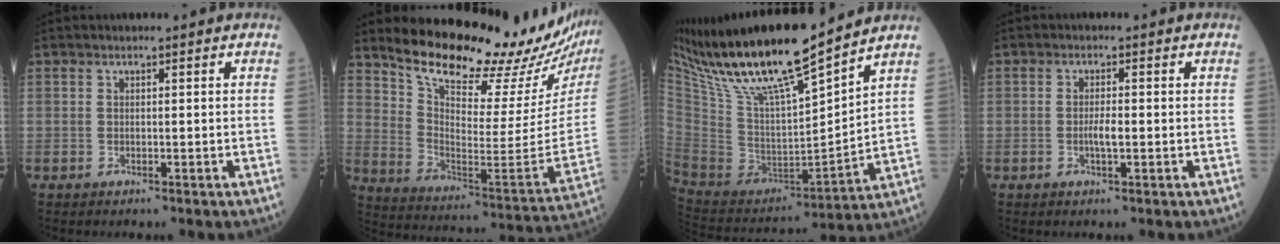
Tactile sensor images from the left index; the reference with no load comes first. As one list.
[{"total": 24.9, "force": [22.1, 4.5, 10.4], "torque": [-0.169, -0.095, 0.302]}, {"total": 20.6, "force": [16.2, 1.7, 12.7], "torque": [-0.238, -0.006, 0.306]}, {"total": 2.1, "force": [-0.7, 0.4, 2.0], "torque": [-0.038, -0.001, -0.014]}]